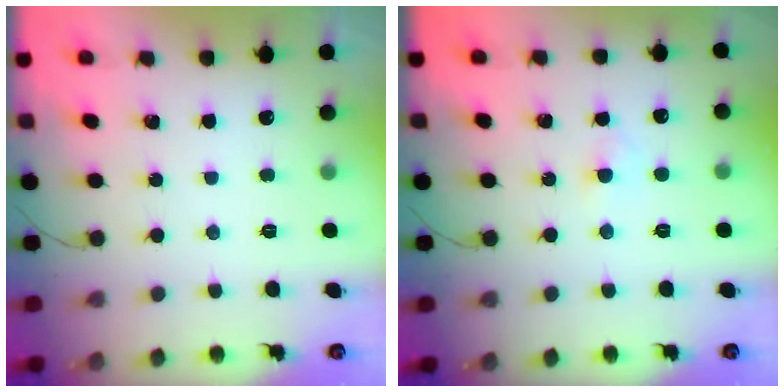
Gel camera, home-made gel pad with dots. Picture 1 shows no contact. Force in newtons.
{"total": 2.1, "press": 1.9, "slide": 0.9}